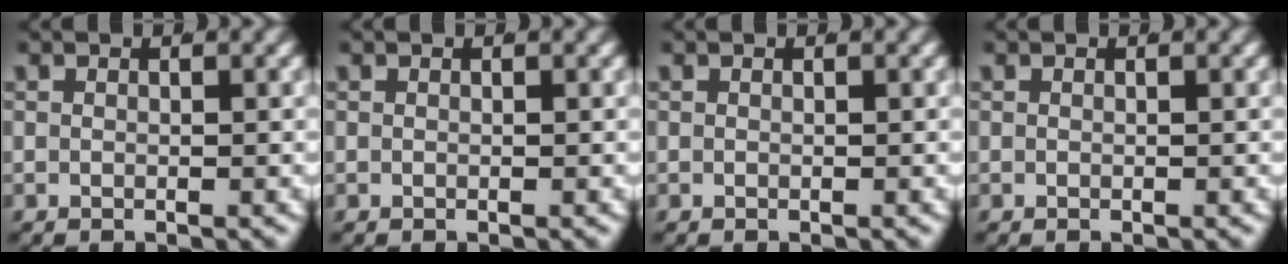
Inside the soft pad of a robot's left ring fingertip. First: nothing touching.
{"total": 0.0}
{"total": 0.0}
{"total": 0.0}